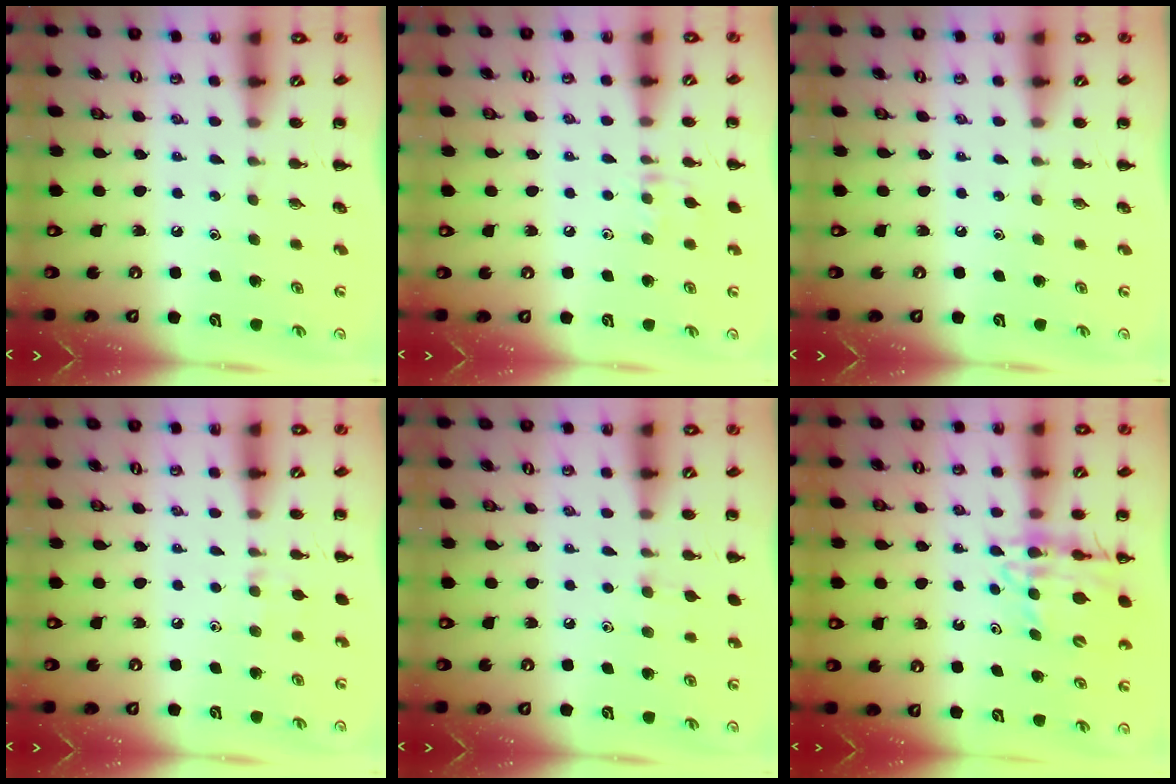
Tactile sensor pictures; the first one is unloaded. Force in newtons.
{"total": 8.3, "press": 8.1, "slide": 1.5}
{"total": 0.0}
{"total": 5.4, "press": 5.1, "slide": 1.8}
{"total": 5.1, "press": 4.7, "slide": 2.0}
{"total": 12.3, "press": 11.8, "slide": 3.5}